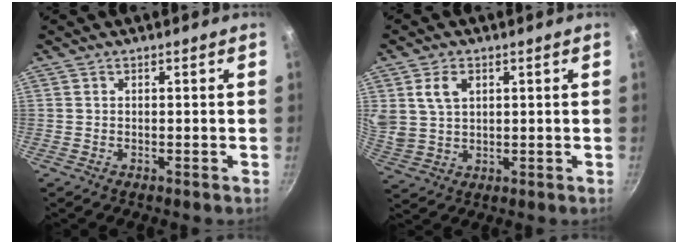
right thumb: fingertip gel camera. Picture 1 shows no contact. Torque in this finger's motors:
{"motor_torque": [0.51, 1.57, 0.97, 0.56, 0.09]}